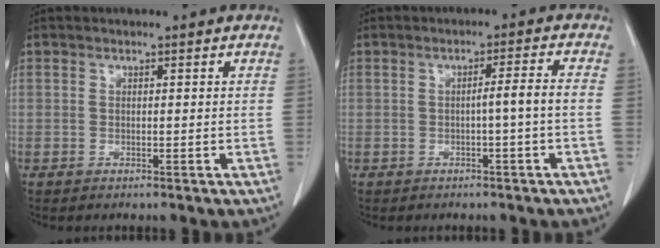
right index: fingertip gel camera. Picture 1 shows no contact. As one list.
[{"total": 3.0, "force": [-0.9, -0.8, 2.7], "torque": [-0.043, 0.007, -0.012]}]